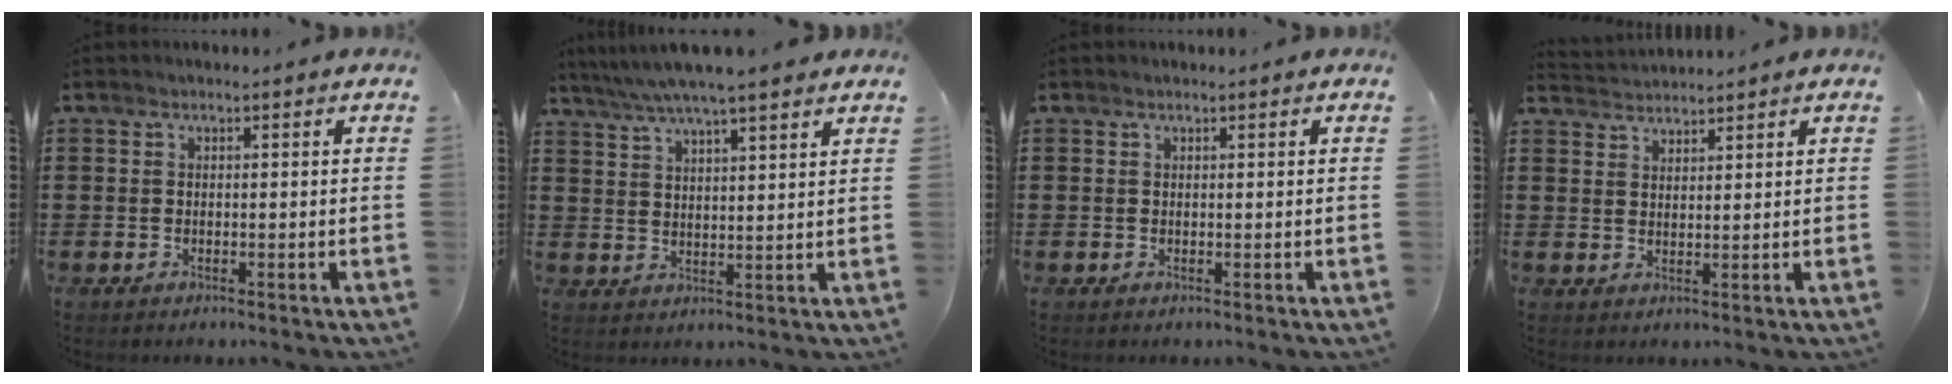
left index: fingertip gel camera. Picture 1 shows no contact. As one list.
[{"total": 5.5, "force": [4.7, 0.0, 2.8], "torque": [-0.068, -0.017, 0.082]}, {"total": 0.0}, {"total": 2.3, "force": [2.2, -0.1, -0.4], "torque": [0.001, -0.004, 0.044]}]